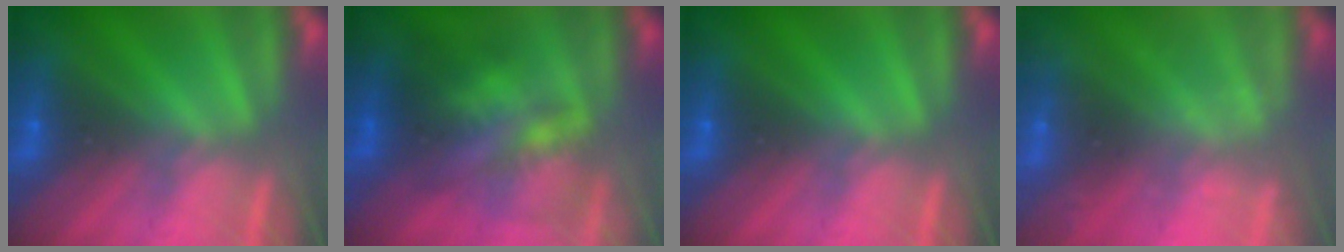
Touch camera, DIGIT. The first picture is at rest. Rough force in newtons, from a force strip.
{"total": 3.7}
{"total": 0.0}
{"total": 2.2}